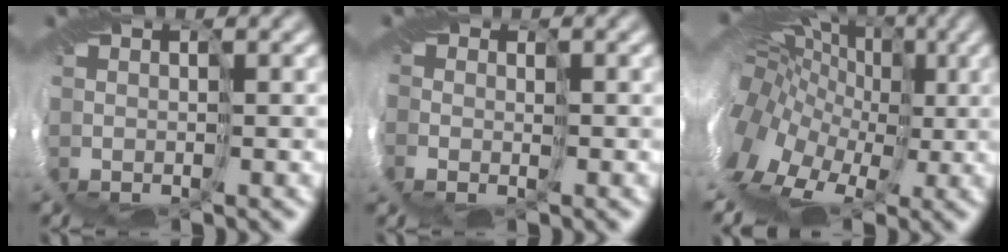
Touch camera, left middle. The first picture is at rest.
{"total": 1.8, "force": [-1.0, 1.5, 0.2], "torque": [-0.005, -0.013, -0.019]}
{"total": 14.9, "force": [-0.9, 10.8, 10.2], "torque": [-0.194, -0.012, -0.014]}